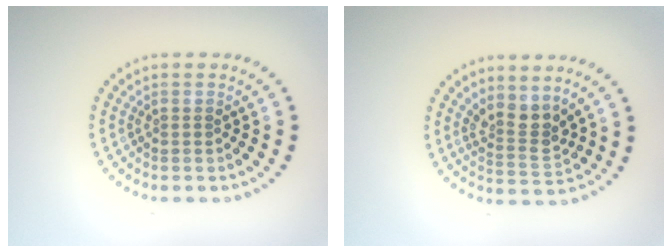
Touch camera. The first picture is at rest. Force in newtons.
{"total": 2.8, "press": 2.1, "slide": 1.9}